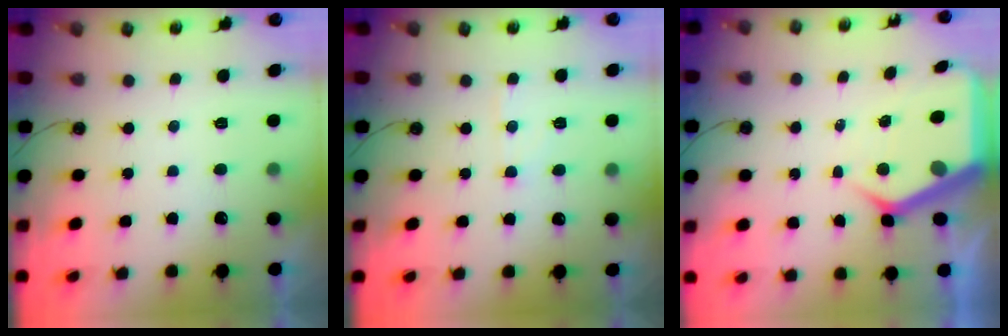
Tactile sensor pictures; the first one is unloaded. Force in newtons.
{"total": 5.4, "press": 5.3, "slide": 0.8}
{"total": 8.0, "press": 7.9, "slide": 1.0}